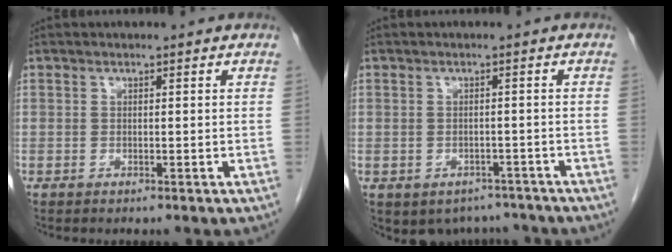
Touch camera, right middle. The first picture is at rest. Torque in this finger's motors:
{"motor_torque": [0.01, -0.01, 0.02, 0.03]}